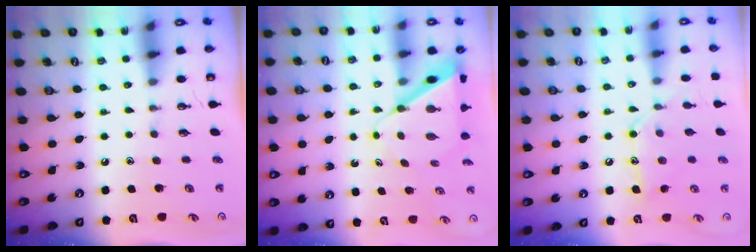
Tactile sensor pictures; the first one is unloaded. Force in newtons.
{"total": 7.2, "press": 7.2, "slide": 0.5}
{"total": 12.8, "press": 12.7, "slide": 0.7}